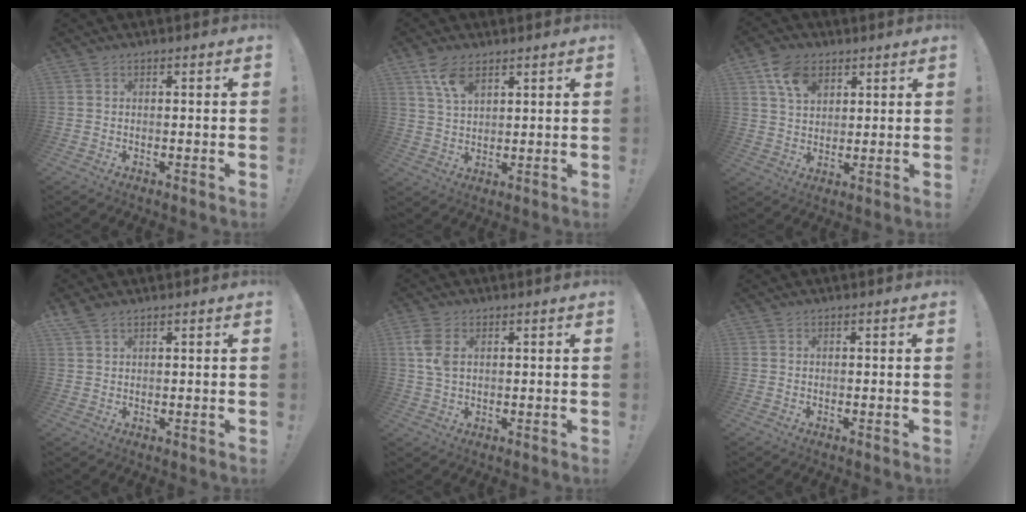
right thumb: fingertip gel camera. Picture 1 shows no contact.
{"total": 7.3, "force": [4.6, 3.4, 4.4], "torque": [-0.081, -0.019, 0.087]}
{"total": 9.8, "force": [5.2, 6.5, 5.0], "torque": [-0.073, -0.017, 0.100]}
{"total": 2.7, "force": [2.2, 1.1, 1.2], "torque": [-0.017, -0.012, 0.040]}
{"total": 5.3, "force": [1.8, 3.3, 3.8], "torque": [-0.067, -0.003, 0.032]}
{"total": 0.0}